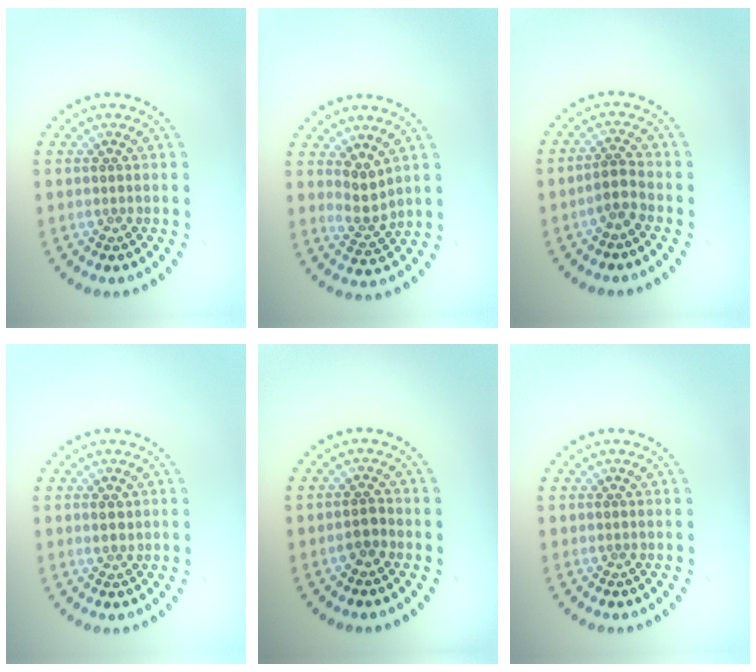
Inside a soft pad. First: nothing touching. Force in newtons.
{"total": 2.2, "press": 1.7, "slide": 1.4}
{"total": 1.8, "press": 1.5, "slide": 1.1}
{"total": 1.1, "press": 1.0, "slide": 0.3}
{"total": 1.4, "press": 1.3, "slide": 0.7}
{"total": 0.0}